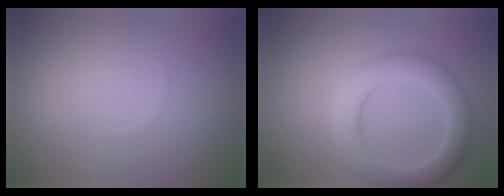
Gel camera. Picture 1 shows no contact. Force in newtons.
{"total": 5.1, "press": 5.0, "slide": 0.3}